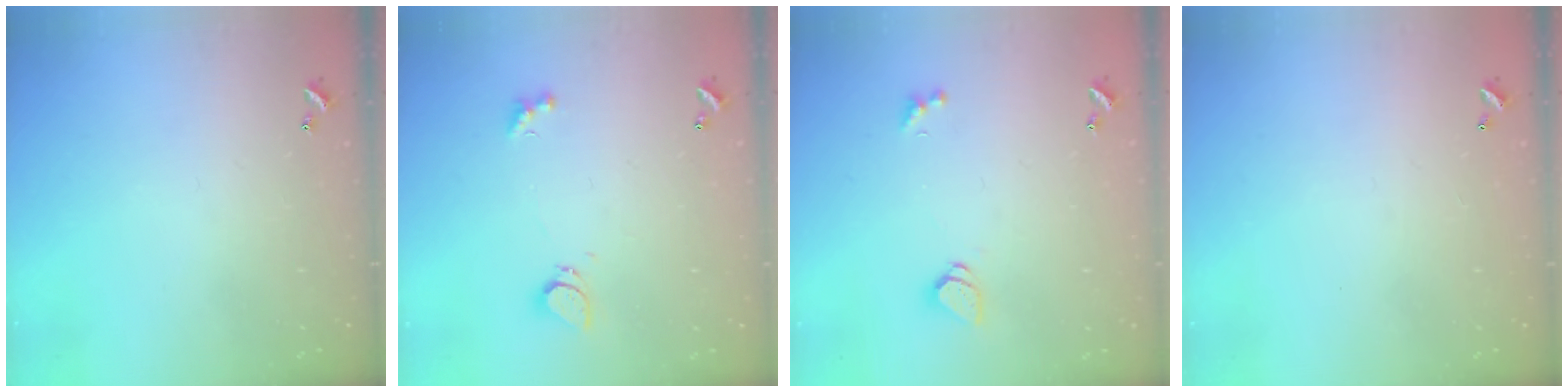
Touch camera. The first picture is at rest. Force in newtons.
{"total": 2.1, "press": 2.0, "slide": 0.7}
{"total": 1.7, "press": 1.6, "slide": 0.5}
{"total": 2.9, "press": 2.9, "slide": 0.1}